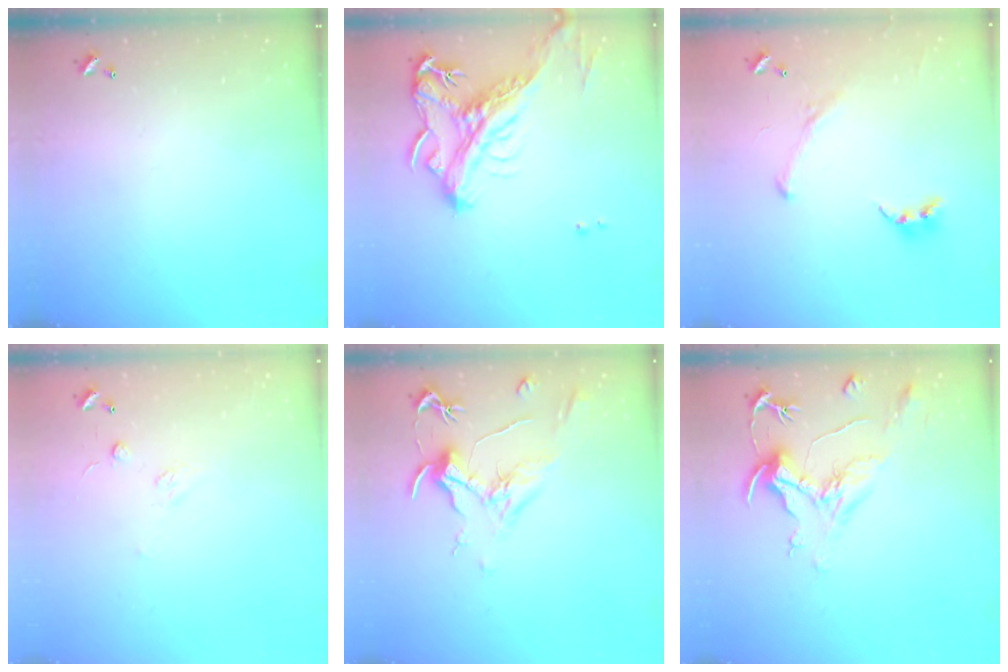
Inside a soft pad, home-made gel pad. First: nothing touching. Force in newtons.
{"total": 4.7, "press": 4.5, "slide": 1.3}
{"total": 1.6, "press": 1.4, "slide": 0.8}
{"total": 2.5, "press": 2.3, "slide": 1.0}
{"total": 2.0, "press": 1.7, "slide": 0.9}
{"total": 2.3, "press": 1.8, "slide": 1.3}